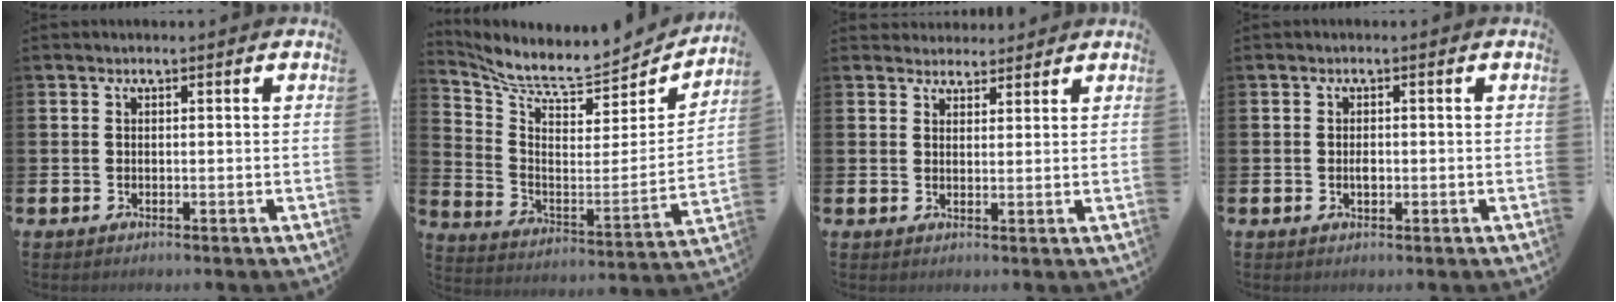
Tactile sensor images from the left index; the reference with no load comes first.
{"total": 8.2, "force": [7.4, 2.1, 2.8], "torque": [-0.076, -0.072, 0.120]}
{"total": 3.0, "force": [2.8, 1.0, -0.2], "torque": [0.011, -0.014, 0.049]}
{"total": 1.2, "force": [-0.1, 0.7, 1.0], "torque": [-0.004, -0.004, -0.007]}